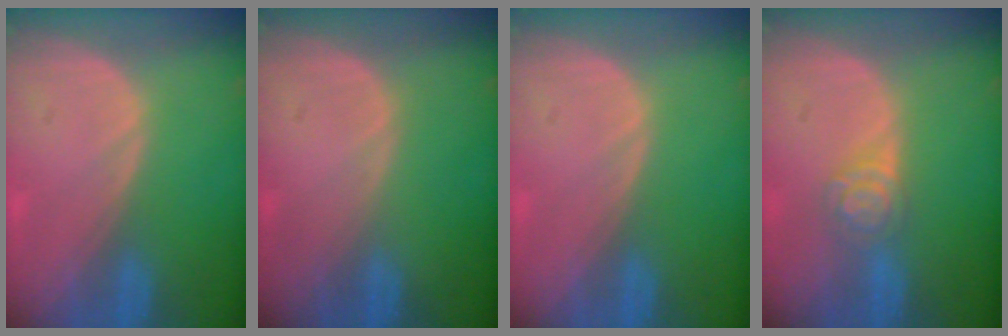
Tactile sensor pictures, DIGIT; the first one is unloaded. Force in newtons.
{"total": 0.0}
{"total": 0.0}
{"total": 4.3, "press": 3.9, "slide": 1.8}